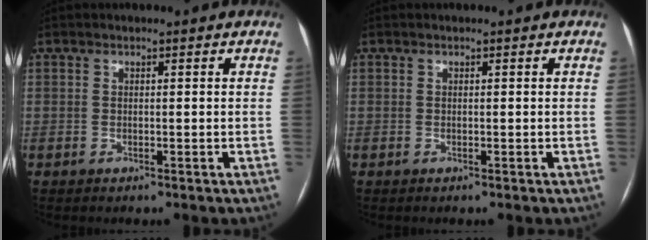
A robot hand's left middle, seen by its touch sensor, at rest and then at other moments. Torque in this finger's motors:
{"motor_torque": [-0.02, 0.03, 0.00, 0.00]}